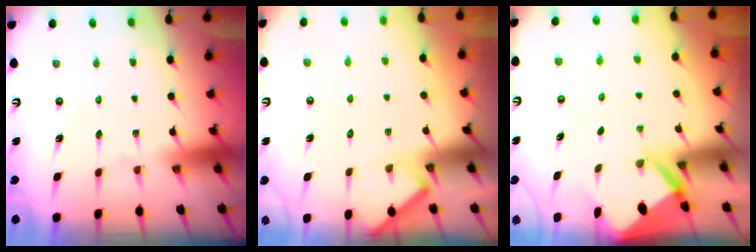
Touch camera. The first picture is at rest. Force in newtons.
{"total": 5.2, "press": 5.2, "slide": 0.6}
{"total": 3.0, "press": 3.0, "slide": 0.2}